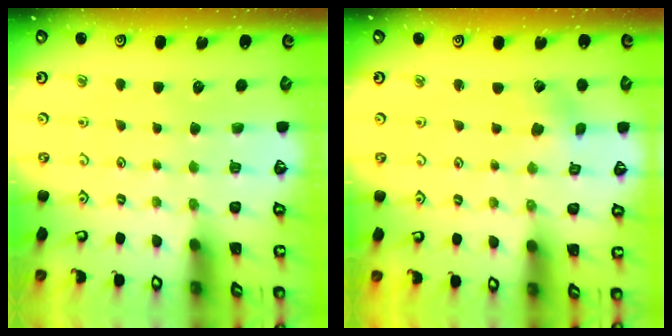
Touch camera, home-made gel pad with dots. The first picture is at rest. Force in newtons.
{"total": 1.2, "press": 1.1, "slide": 0.2}